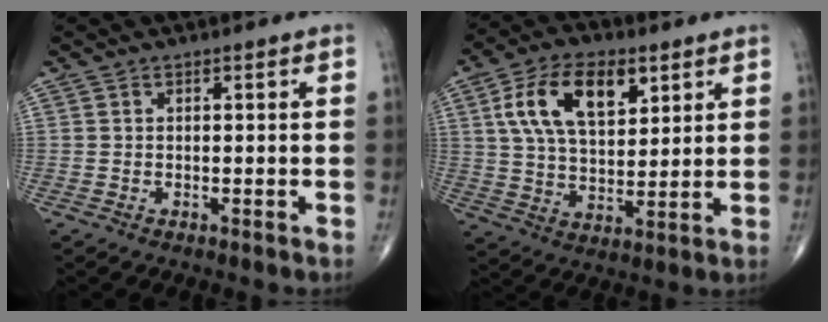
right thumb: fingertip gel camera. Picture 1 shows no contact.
{"total": 15.0, "force": [5.9, 8.1, 11.1], "torque": [-0.180, -0.010, 0.109]}